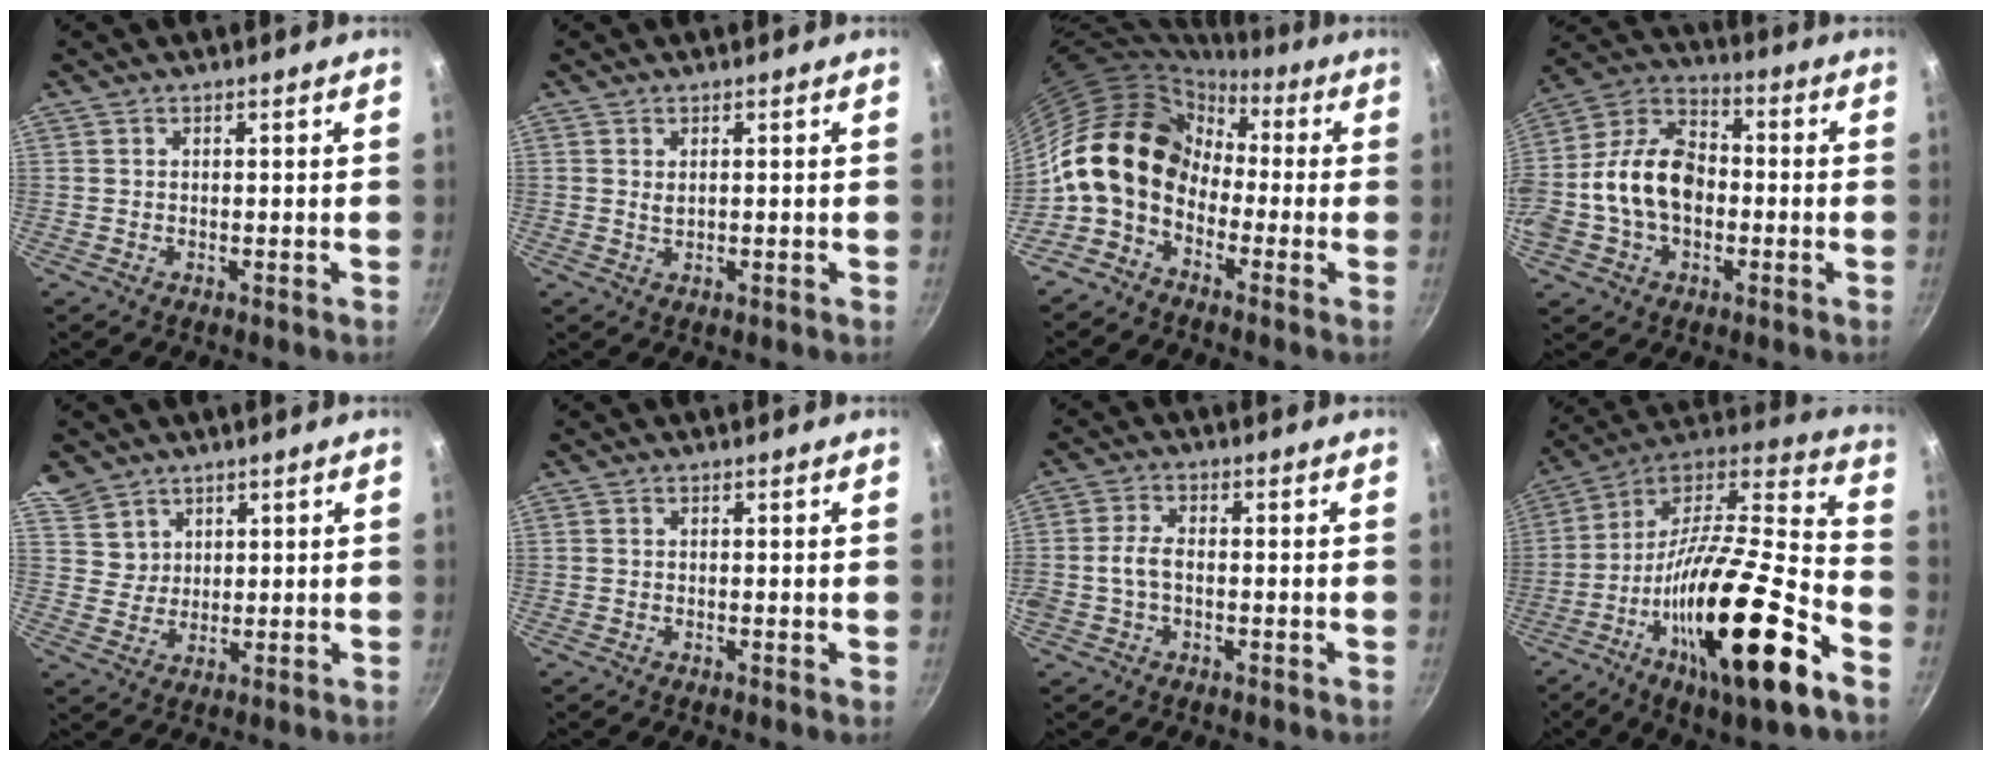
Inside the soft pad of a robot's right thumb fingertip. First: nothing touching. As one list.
[{"total": 1.1, "force": [0.3, 0.3, 1.0], "torque": [-0.017, -0.001, 0.007]}, {"total": 13.7, "force": [-2.1, 10.5, 8.6], "torque": [-0.118, 0.041, -0.062]}, {"total": 16.6, "force": [-1.8, 11.7, 11.6], "torque": [-0.190, 0.044, -0.047]}, {"total": 6.5, "force": [4.1, 4.9, 1.0], "torque": [0.011, -0.008, 0.082]}, {"total": 0.0}, {"total": 4.3, "force": [-0.8, 2.5, 3.4], "torque": [-0.068, 0.016, -0.020]}, {"total": 30.5, "force": [-12.8, 8.2, 26.4], "torque": [-0.406, 0.045, -0.229]}]